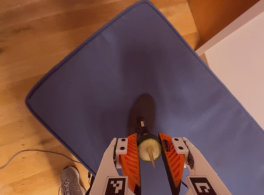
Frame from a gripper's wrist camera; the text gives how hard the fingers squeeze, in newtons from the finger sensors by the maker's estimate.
{"total": 9.5, "left": 9.5, "right": 9.6}